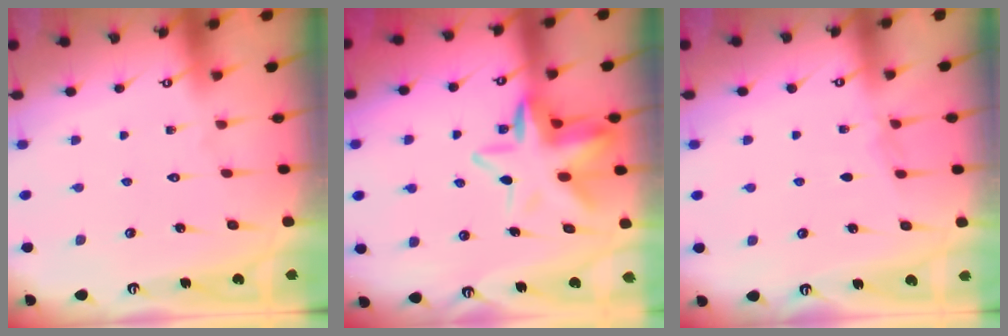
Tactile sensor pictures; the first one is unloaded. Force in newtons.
{"total": 10.6, "press": 10.3, "slide": 2.4}
{"total": 3.2, "press": 3.2, "slide": 0.5}